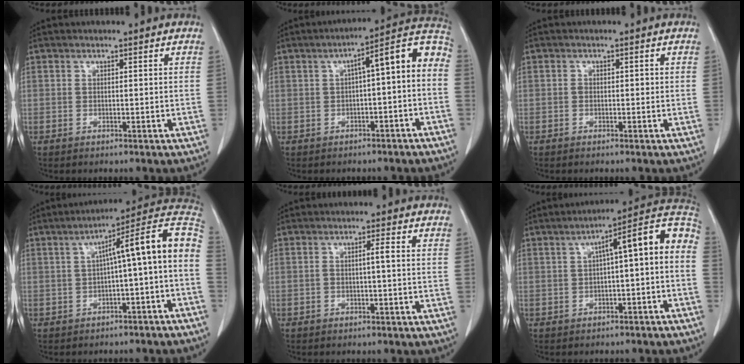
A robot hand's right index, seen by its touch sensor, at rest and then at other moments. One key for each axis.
{"total": 9.7, "fx": -0.2, "fy": 2.0, "fz": 9.5, "tx": -0.124, "ty": 0.045, "tz": -0.007}
{"total": 0.8, "fx": -0.1, "fy": 0.6, "fz": 0.6, "tx": -0.007, "ty": 0.004, "tz": -0.001}
{"total": 12.8, "fx": -0.8, "fy": 0.9, "fz": 12.8, "tx": -0.172, "ty": 0.048, "tz": -0.017}
{"total": 1.8, "fx": -0.1, "fy": 0.0, "fz": 1.8, "tx": -0.029, "ty": 0.003, "tz": -0.001}
{"total": 10.9, "fx": 0.0, "fy": 2.0, "fz": 10.7, "tx": -0.143, "ty": 0.047, "tz": -0.004}